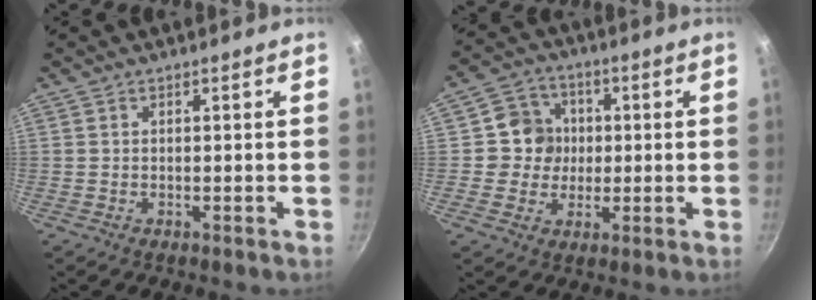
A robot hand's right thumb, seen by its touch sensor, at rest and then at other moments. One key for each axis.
{"total": 8.7, "fx": 0.3, "fy": 8.3, "fz": 2.6, "tx": 0.004, "ty": 0.015, "tz": -0.002}